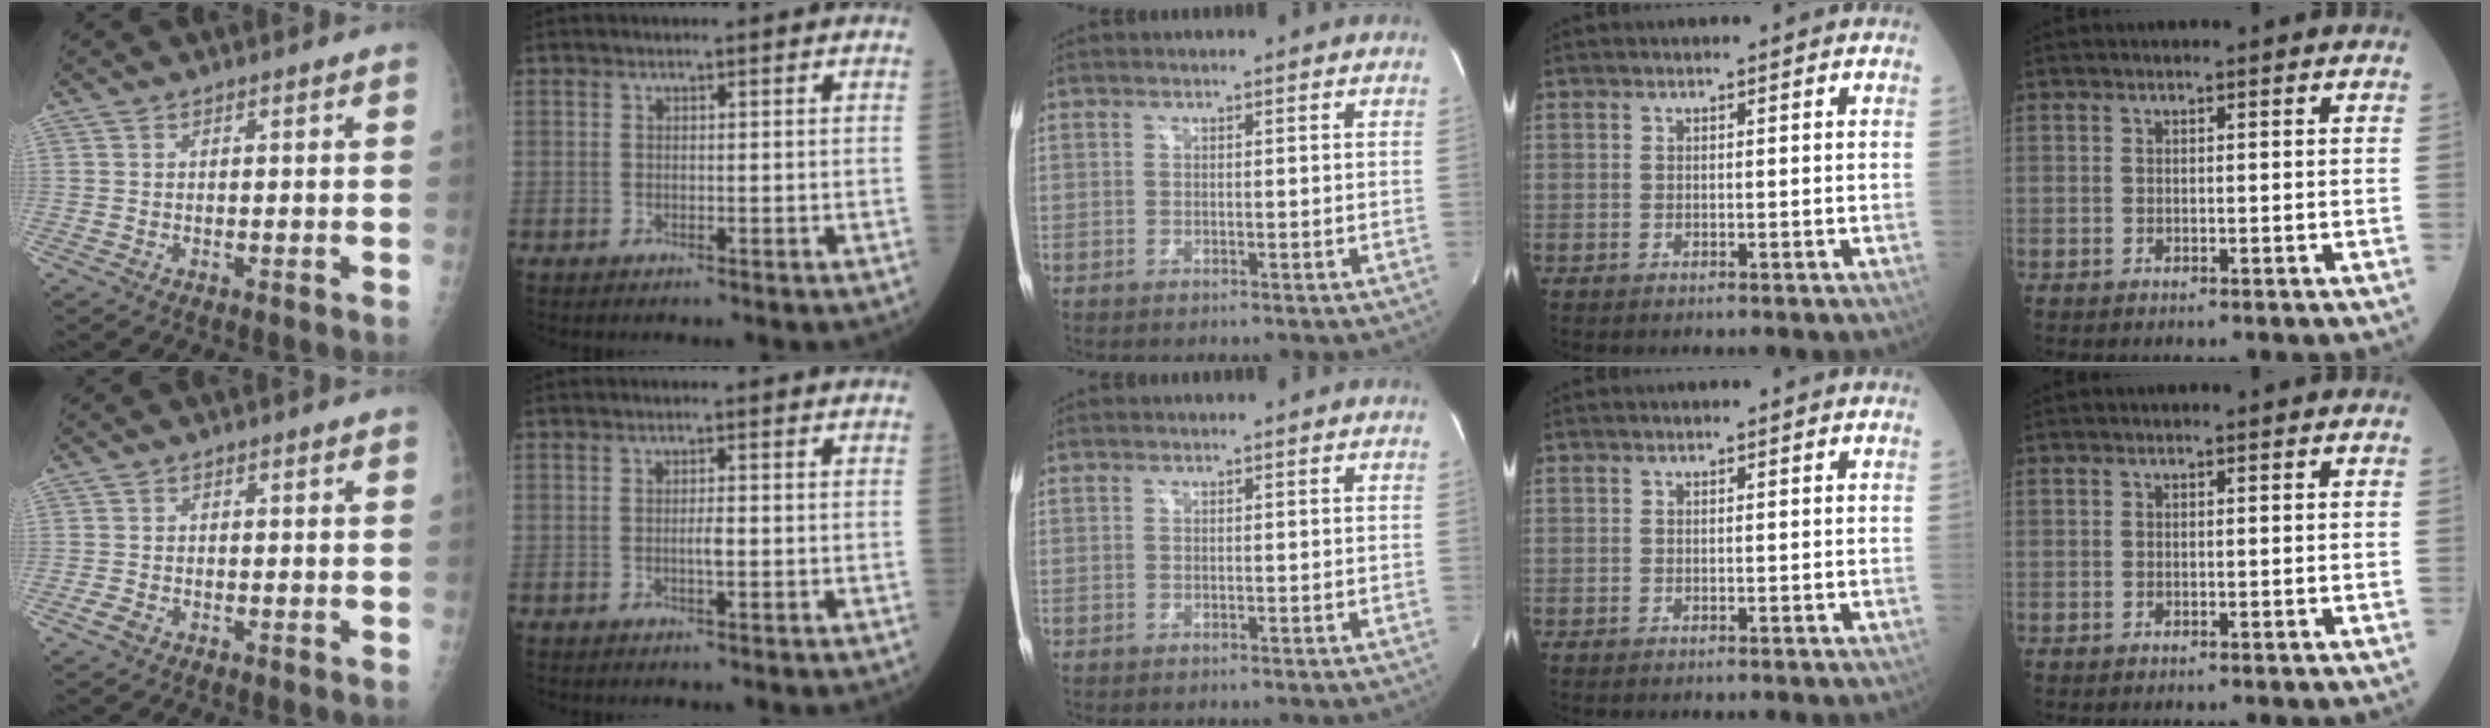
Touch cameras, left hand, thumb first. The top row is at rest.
{"thumb": {"total": 1.6, "force": [-1.1, 1.0, 0.7], "torque": [-0.015, 0.002, -0.021]}, "index": {"total": 1.4, "force": [-0.5, 0.2, 1.3], "torque": [-0.025, -0.004, -0.008]}}